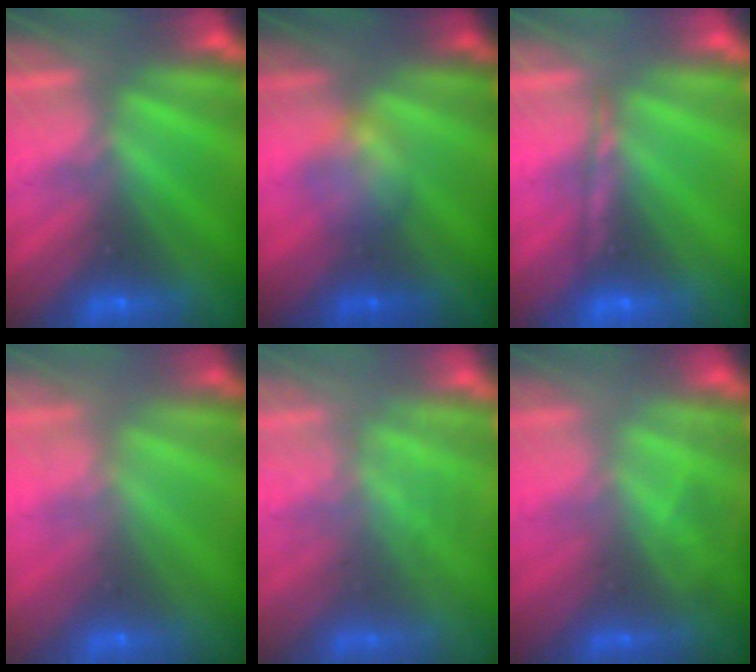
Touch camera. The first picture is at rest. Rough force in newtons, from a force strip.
{"total": 2.3}
{"total": 1.5}
{"total": 2.8}
{"total": 2.8}
{"total": 2.6}